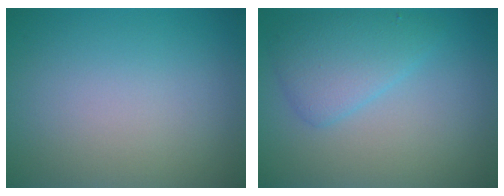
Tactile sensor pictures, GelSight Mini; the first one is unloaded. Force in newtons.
{"total": 3.4, "press": 3.4, "slide": 0.1}